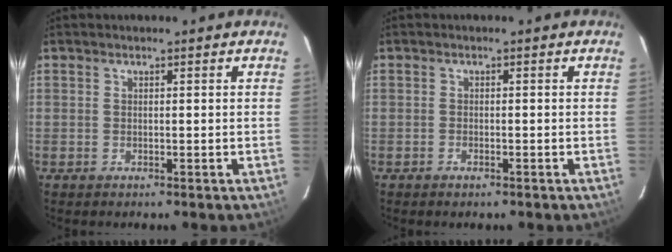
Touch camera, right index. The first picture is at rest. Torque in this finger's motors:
{"motor_torque": [0.14, 0.01, -0.01, -0.01]}